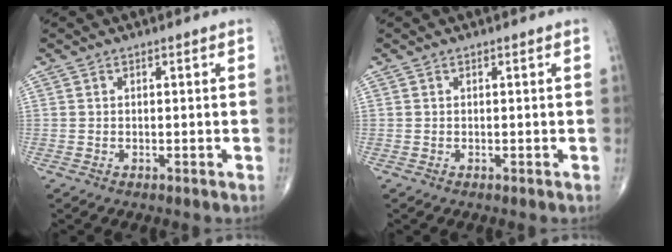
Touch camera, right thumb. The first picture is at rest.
{"total": 0.0}